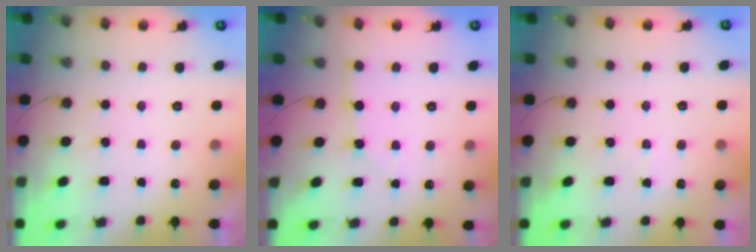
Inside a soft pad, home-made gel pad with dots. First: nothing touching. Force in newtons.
{"total": 3.4, "press": 3.4, "slide": 0.4}
{"total": 5.2, "press": 5.1, "slide": 0.7}